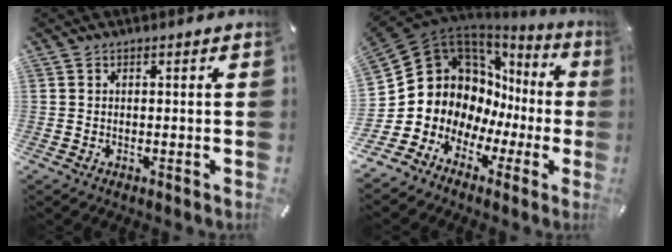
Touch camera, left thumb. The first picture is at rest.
{"total": 13.3, "force": [3.1, 12.0, 4.9], "torque": [-0.114, -0.065, 0.076]}